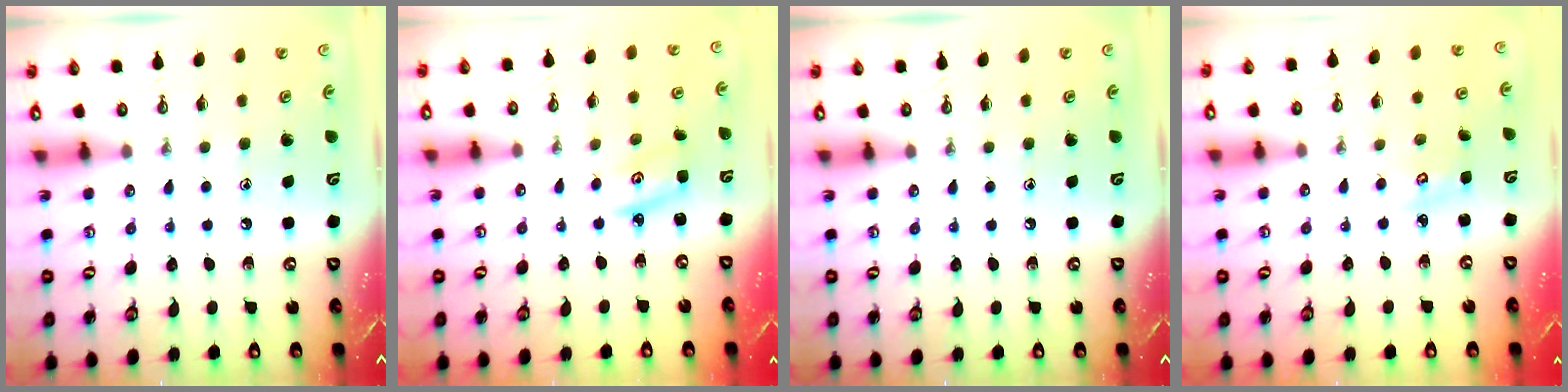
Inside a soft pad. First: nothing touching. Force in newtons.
{"total": 2.8, "press": 2.8, "slide": 0.2}
{"total": 0.0}
{"total": 2.6, "press": 2.6, "slide": 0.3}